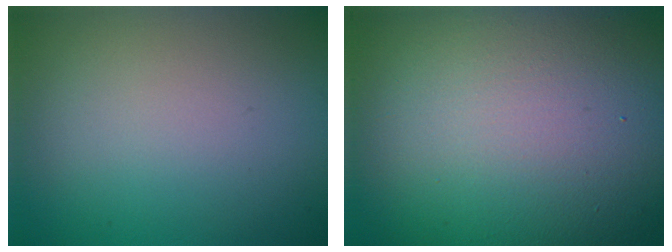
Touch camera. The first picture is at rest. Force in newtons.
{"total": 17.8, "press": 17.7, "slide": 1.5}